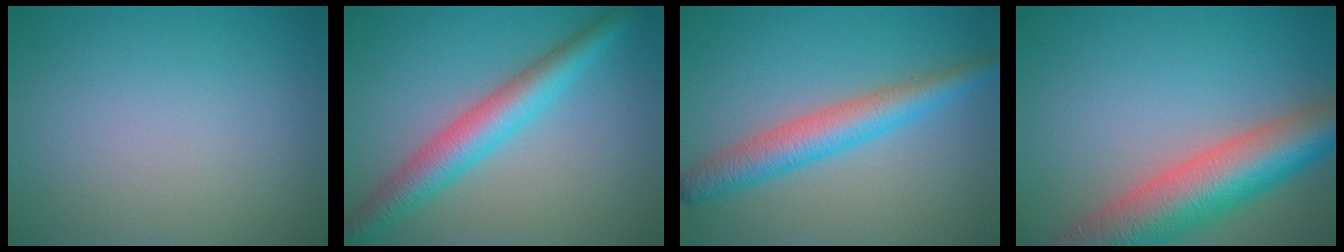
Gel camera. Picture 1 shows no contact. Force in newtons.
{"total": 5.1, "press": 5.1, "slide": 0.2}
{"total": 4.7, "press": 4.7, "slide": 0.1}
{"total": 10.6, "press": 10.5, "slide": 0.6}